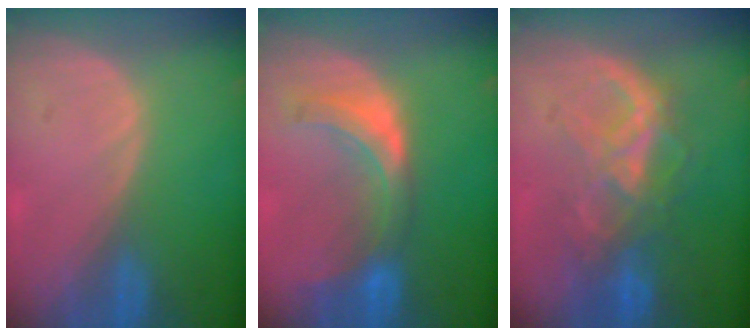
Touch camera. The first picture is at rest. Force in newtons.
{"total": 7.4, "press": 6.8, "slide": 2.8}
{"total": 7.7, "press": 7.4, "slide": 2.0}